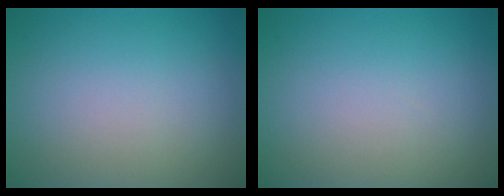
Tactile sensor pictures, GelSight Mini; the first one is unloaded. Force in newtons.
{"total": 0.0}